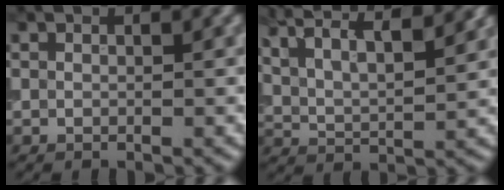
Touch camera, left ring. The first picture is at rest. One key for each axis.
{"total": 12.0, "fx": 8.6, "fy": 4.2, "fz": 7.2, "tx": -0.134, "ty": 0.047, "tz": 0.111}